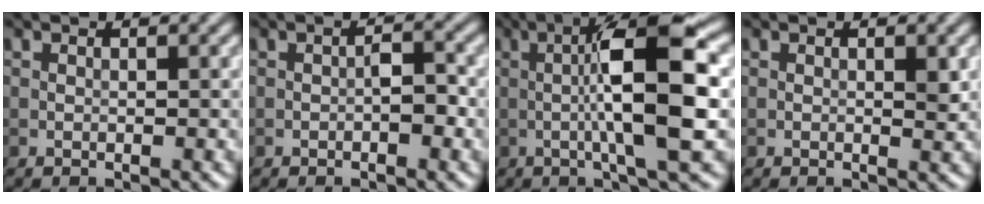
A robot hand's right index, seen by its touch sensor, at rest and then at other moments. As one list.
[{"total": 1.9, "force": [-0.6, 0.7, 1.6], "torque": [-0.023, 0.006, -0.011]}, {"total": 9.5, "force": [-0.3, 1.6, 9.4], "torque": [-0.147, 0.013, -0.009]}, {"total": 1.1, "force": [0.0, 0.2, 1.1], "torque": [-0.017, -0.003, 0.000]}]